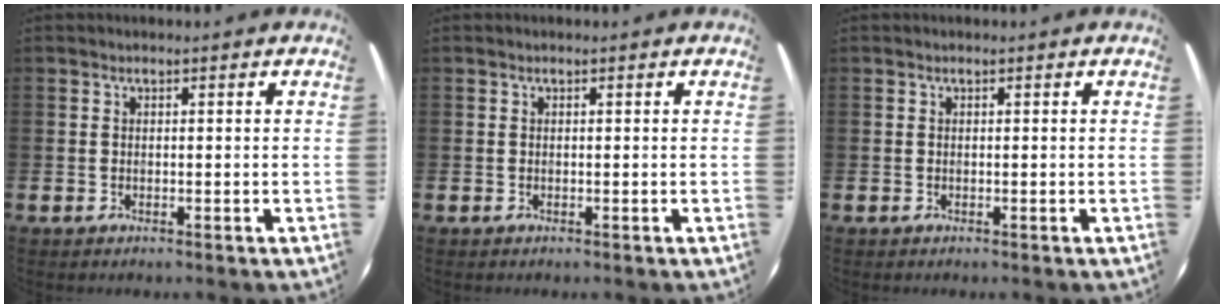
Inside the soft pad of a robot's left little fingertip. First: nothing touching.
{"total": 0.0}
{"total": 0.0}